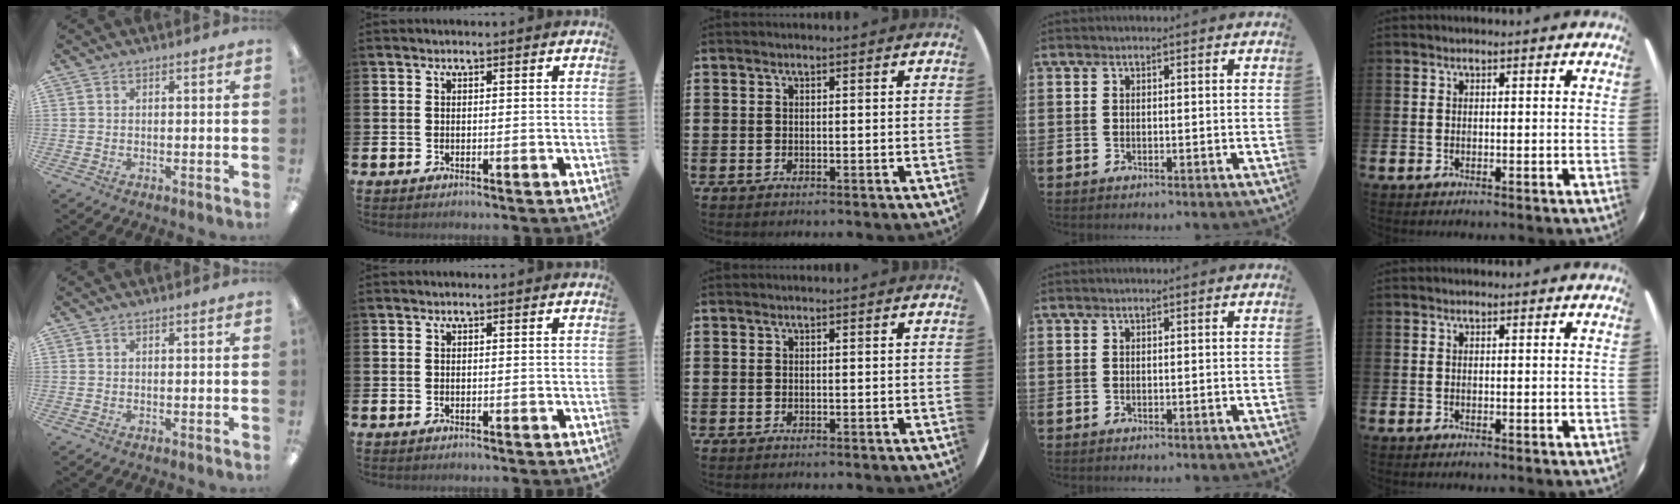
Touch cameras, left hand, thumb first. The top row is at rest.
{}